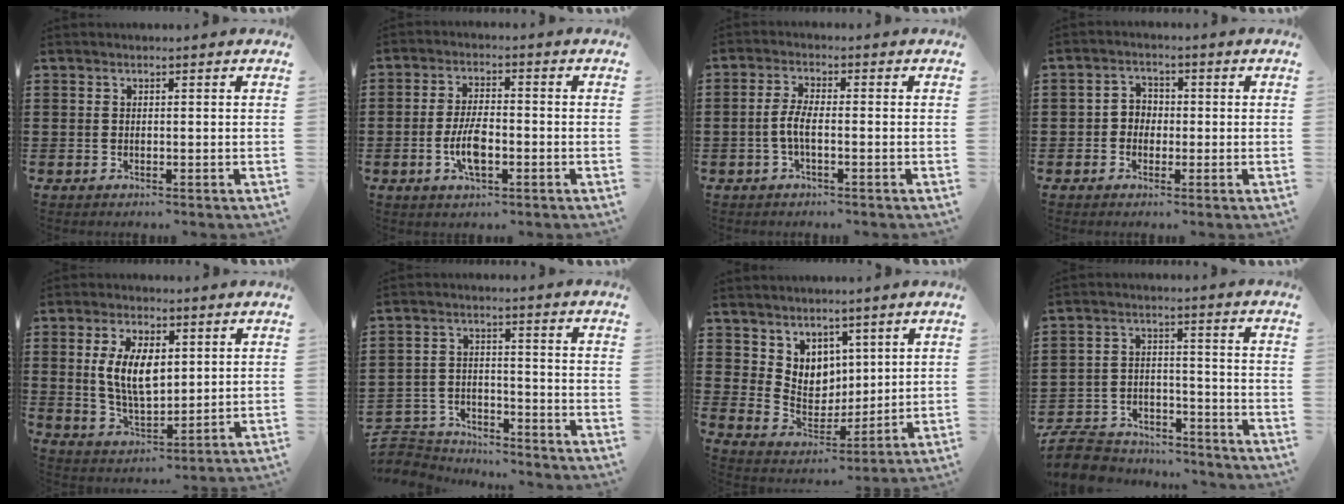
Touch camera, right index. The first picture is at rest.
{"total": 5.8, "force": [-1.6, 2.4, 5.1], "torque": [-0.114, -0.001, -0.035]}
{"total": 3.5, "force": [-1.1, 0.9, 3.2], "torque": [-0.078, -0.004, -0.027]}
{"total": 2.7, "force": [-0.9, 2.3, 1.0], "torque": [-0.028, 0.010, -0.021]}
{"total": 8.6, "force": [1.8, 4.6, 7.1], "torque": [-0.143, 0.009, 0.030]}
{"total": 5.0, "force": [-4.8, 1.3, 0.0], "torque": [-0.018, 0.008, -0.104]}
{"total": 6.5, "force": [4.3, 4.9, -0.1], "torque": [-0.036, -0.022, 0.085]}
{"total": 7.7, "force": [-7.3, 2.0, 1.3], "torque": [-0.039, 0.017, -0.146]}